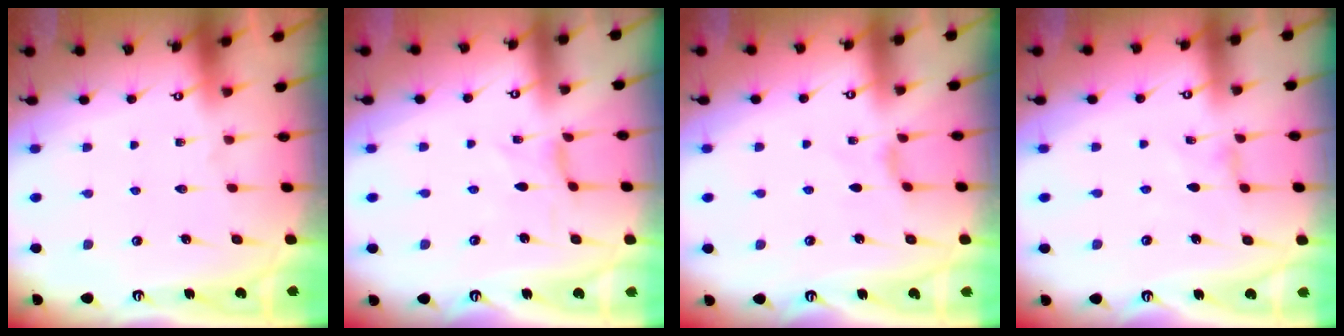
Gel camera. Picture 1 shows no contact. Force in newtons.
{"total": 0.0}
{"total": 1.1, "press": 1.1, "slide": 0.4}
{"total": 0.6, "press": 0.5, "slide": 0.2}